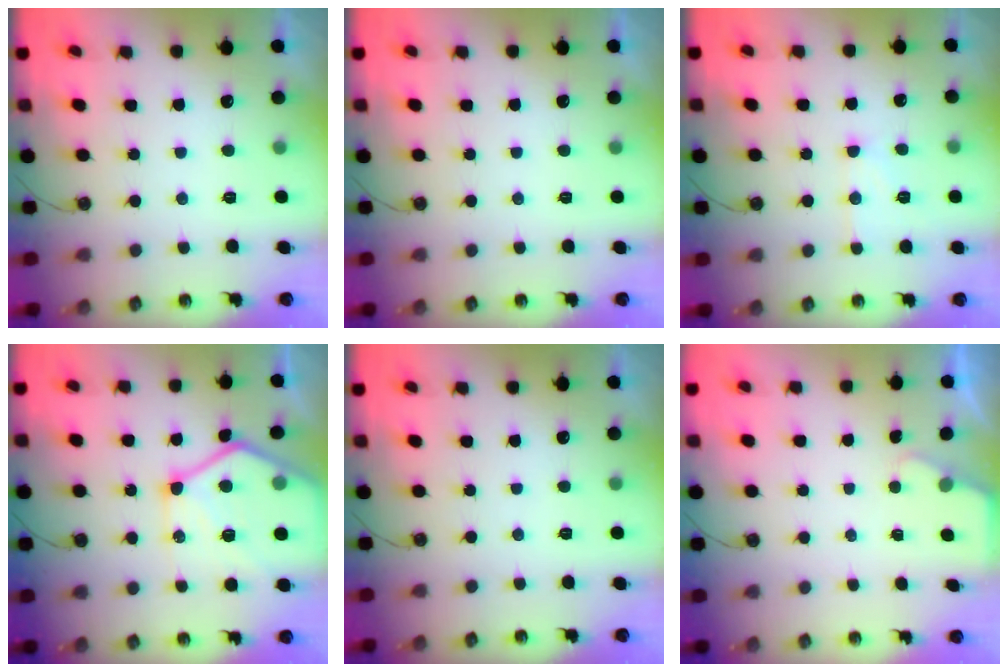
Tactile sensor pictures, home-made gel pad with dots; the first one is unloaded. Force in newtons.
{"total": 0.0}
{"total": 9.3, "press": 9.3, "slide": 0.8}
{"total": 19.6, "press": 19.5, "slide": 1.9}
{"total": 0.0}
{"total": 1.5, "press": 1.5, "slide": 0.3}